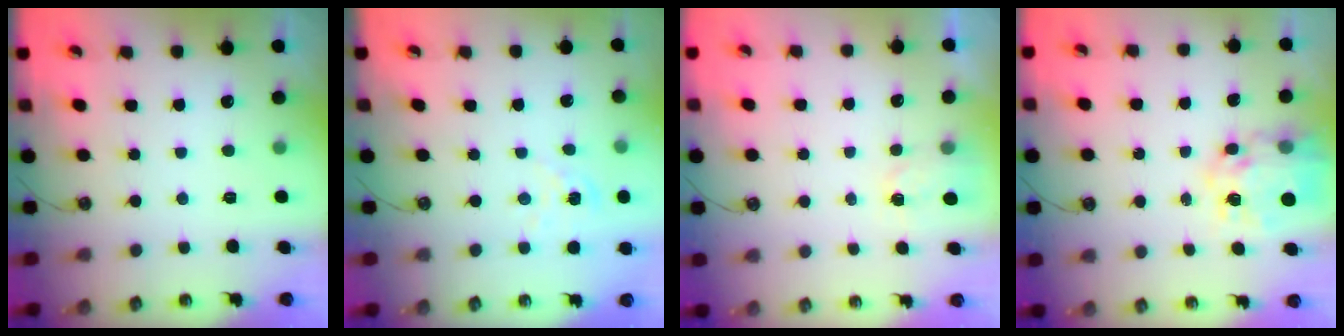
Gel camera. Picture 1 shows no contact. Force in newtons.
{"total": 1.3, "press": 1.3, "slide": 0.2}
{"total": 2.0, "press": 2.0, "slide": 0.4}
{"total": 12.3, "press": 12.2, "slide": 1.2}